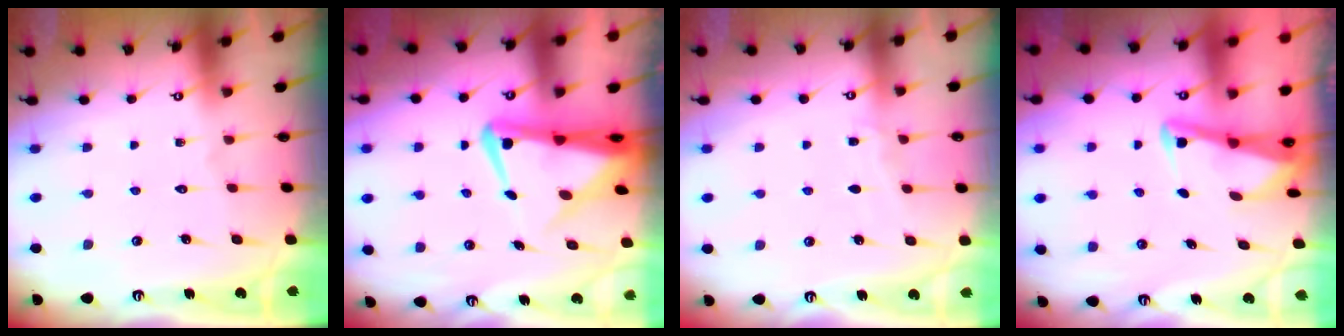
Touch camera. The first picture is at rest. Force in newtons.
{"total": 6.6, "press": 6.6, "slide": 0.8}
{"total": 3.5, "press": 3.4, "slide": 0.5}
{"total": 3.0, "press": 3.0, "slide": 0.4}